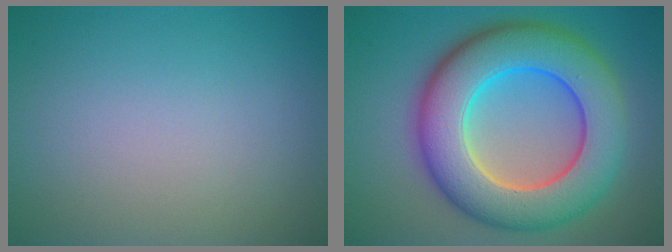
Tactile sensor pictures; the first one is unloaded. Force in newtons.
{"total": 11.8, "press": 11.8, "slide": 0.5}